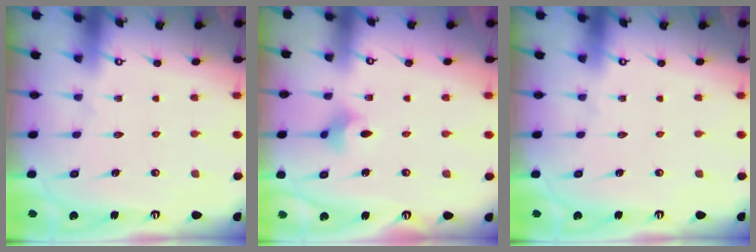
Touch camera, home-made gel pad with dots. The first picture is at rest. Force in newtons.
{"total": 4.4, "press": 4.3, "slide": 0.6}
{"total": 0.0}